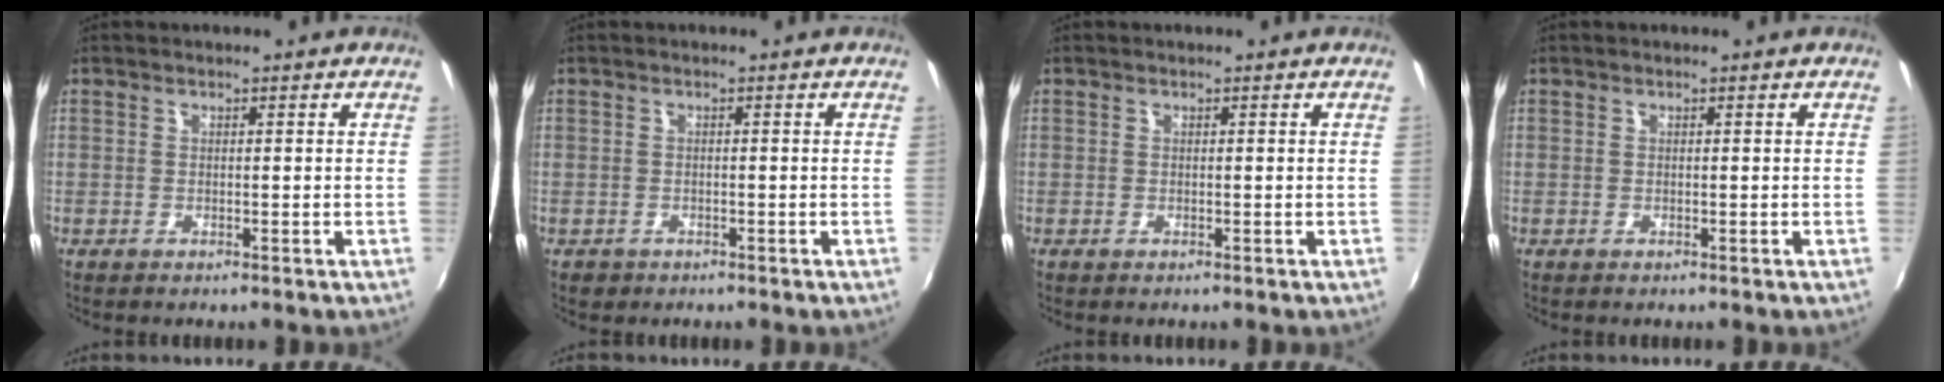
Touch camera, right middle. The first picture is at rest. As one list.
[{"total": 1.6, "force": [-0.9, 1.3, 0.4], "torque": [-0.012, -0.004, -0.013]}, {"total": 0.0}, {"total": 0.0}]